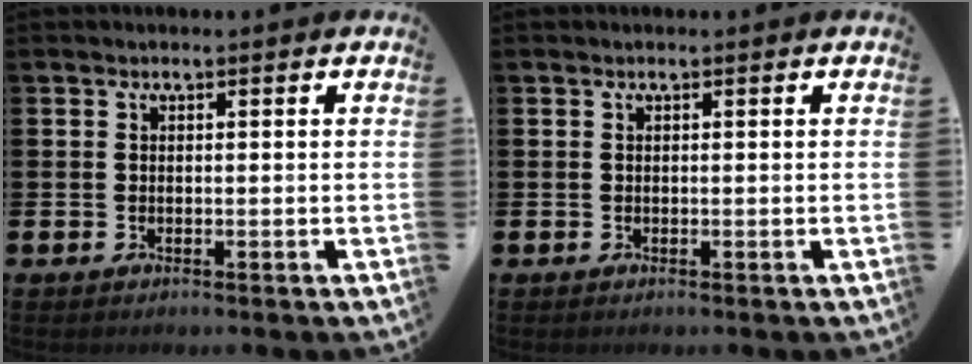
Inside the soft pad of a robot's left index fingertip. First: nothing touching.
{"total": 0.0}